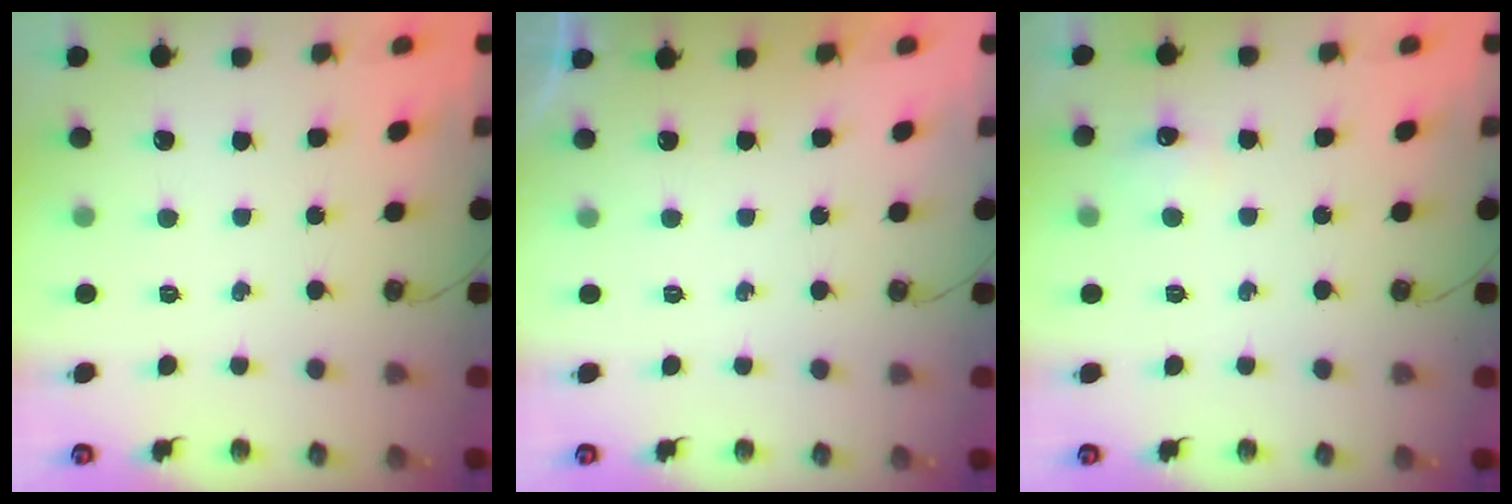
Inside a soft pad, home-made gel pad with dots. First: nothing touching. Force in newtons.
{"total": 0.0}
{"total": 5.3, "press": 5.3, "slide": 0.7}